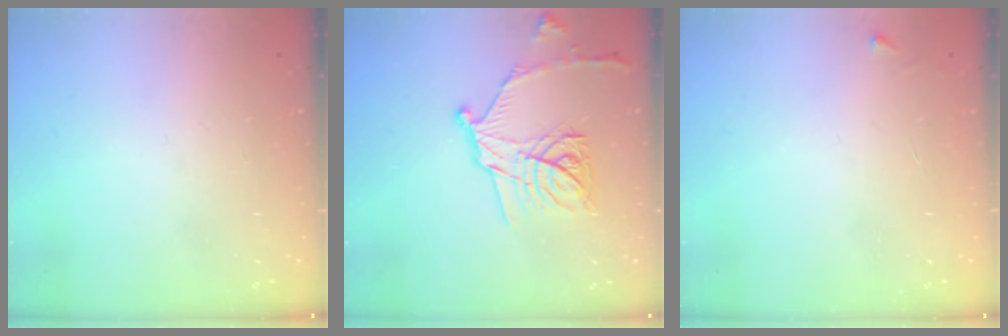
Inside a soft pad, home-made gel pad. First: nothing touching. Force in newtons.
{"total": 16.7, "press": 16.6, "slide": 0.6}
{"total": 2.6, "press": 2.6, "slide": 0.3}